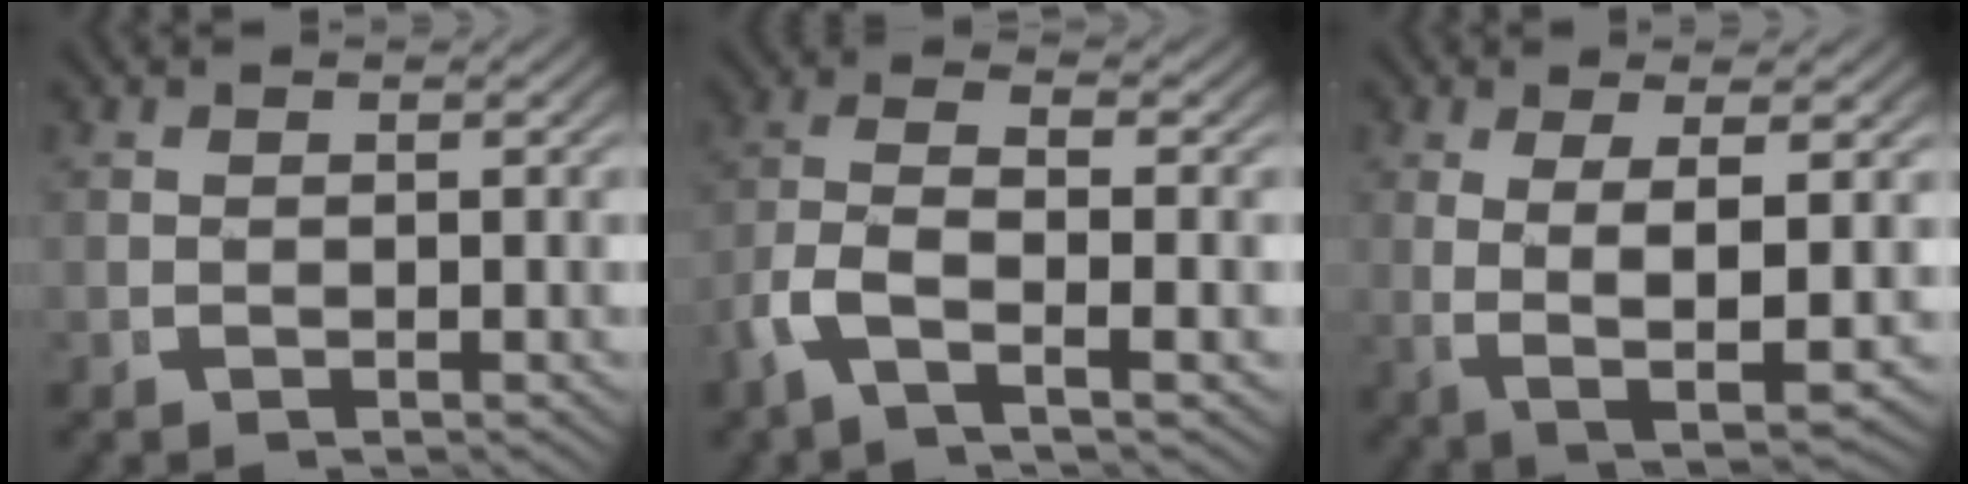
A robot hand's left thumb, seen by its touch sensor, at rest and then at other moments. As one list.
[{"total": 6.5, "force": [-1.5, 3.6, 5.2], "torque": [-0.143, -0.023, -0.023]}, {"total": 7.0, "force": [-0.3, 2.8, 6.4], "torque": [-0.139, -0.031, 0.018]}]